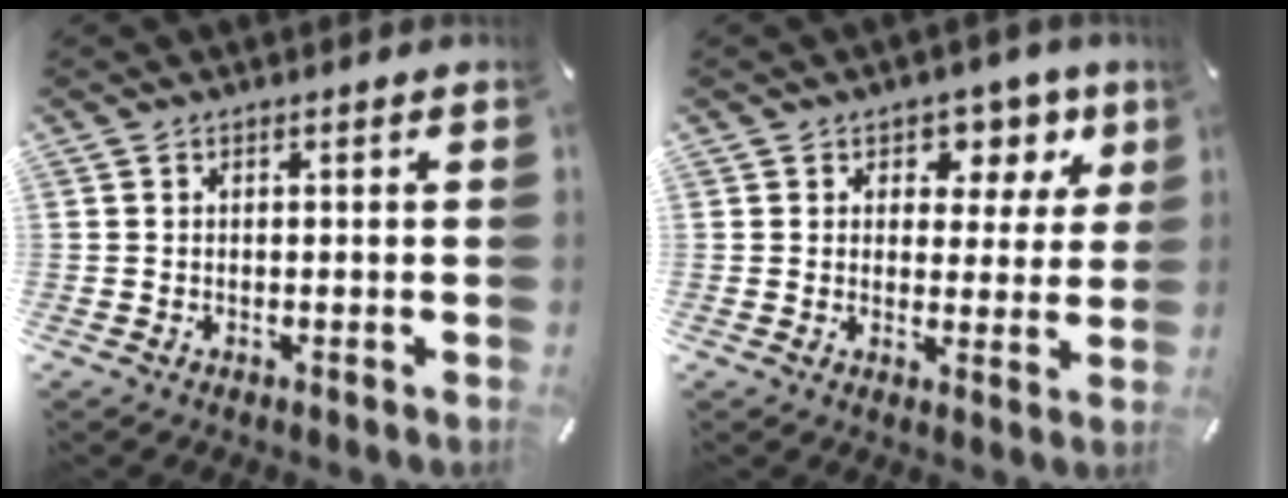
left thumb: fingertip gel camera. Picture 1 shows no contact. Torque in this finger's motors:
{"motor_torque": [0.92, 1.05, 0.61, -0.65, 0.01]}